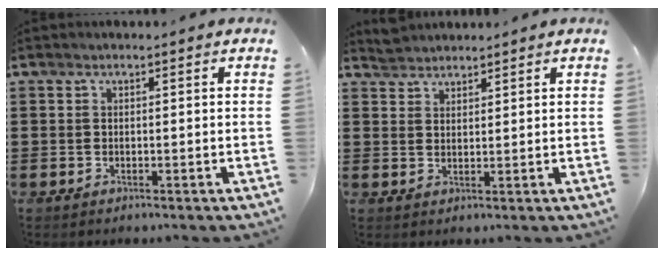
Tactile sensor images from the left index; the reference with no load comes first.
{"total": 2.2, "force": [2.2, 0.3, -0.3], "torque": [0.000, 0.002, 0.044]}